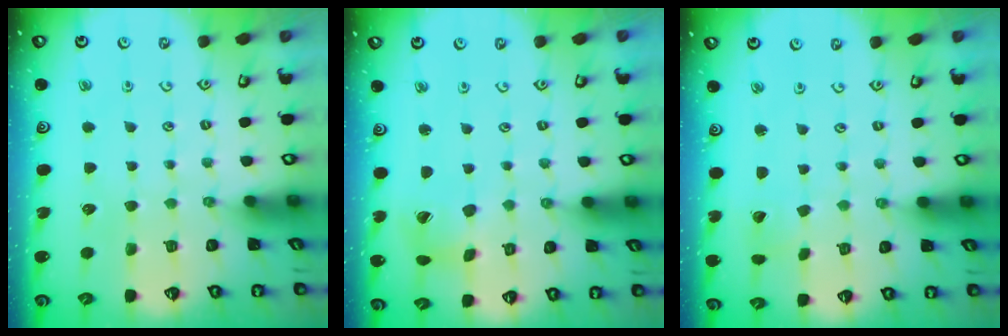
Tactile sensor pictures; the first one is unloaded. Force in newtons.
{"total": 5.9, "press": 5.8, "slide": 0.7}
{"total": 2.1, "press": 2.1, "slide": 0.2}